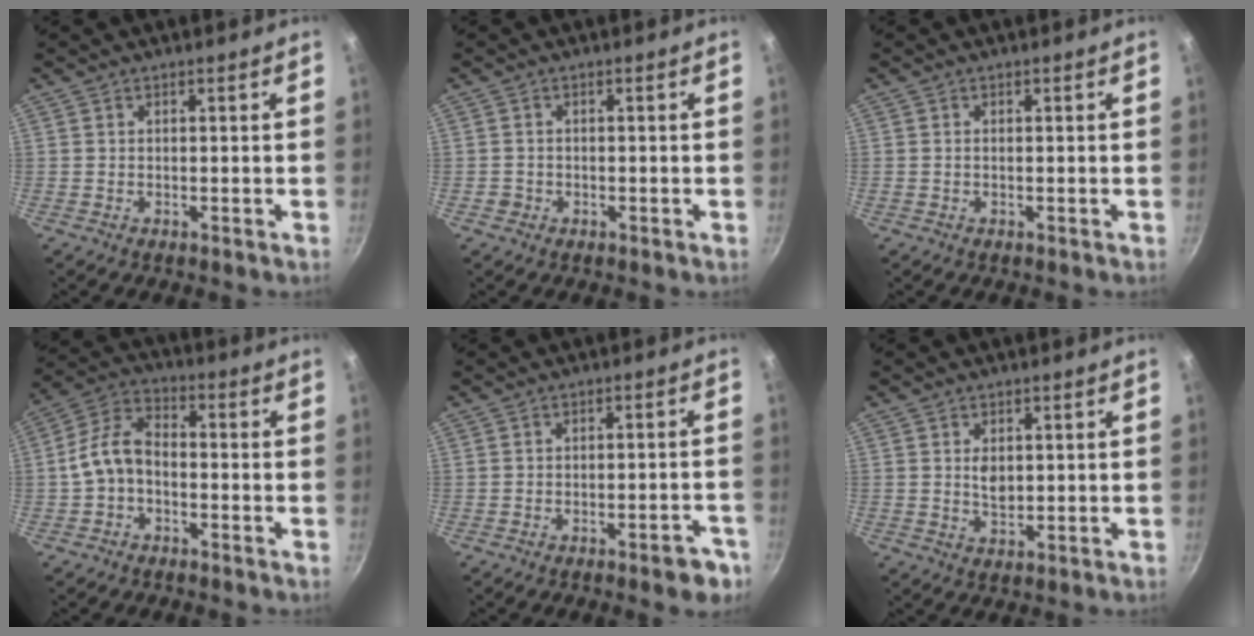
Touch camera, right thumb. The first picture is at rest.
{"total": 1.2, "force": [-0.4, 1.1, 0.1], "torque": [0.007, 0.006, -0.009]}
{"total": 0.5, "force": [-0.1, 0.4, 0.4], "torque": [-0.010, 0.002, 0.001]}
{"total": 8.9, "force": [-1.6, 5.9, 6.4], "torque": [-0.117, 0.037, -0.043]}
{"total": 5.1, "force": [-3.3, 1.5, 3.6], "torque": [-0.034, 0.027, -0.039]}
{"total": 3.2, "force": [0.6, 2.0, 2.4], "torque": [-0.029, -0.007, 0.013]}